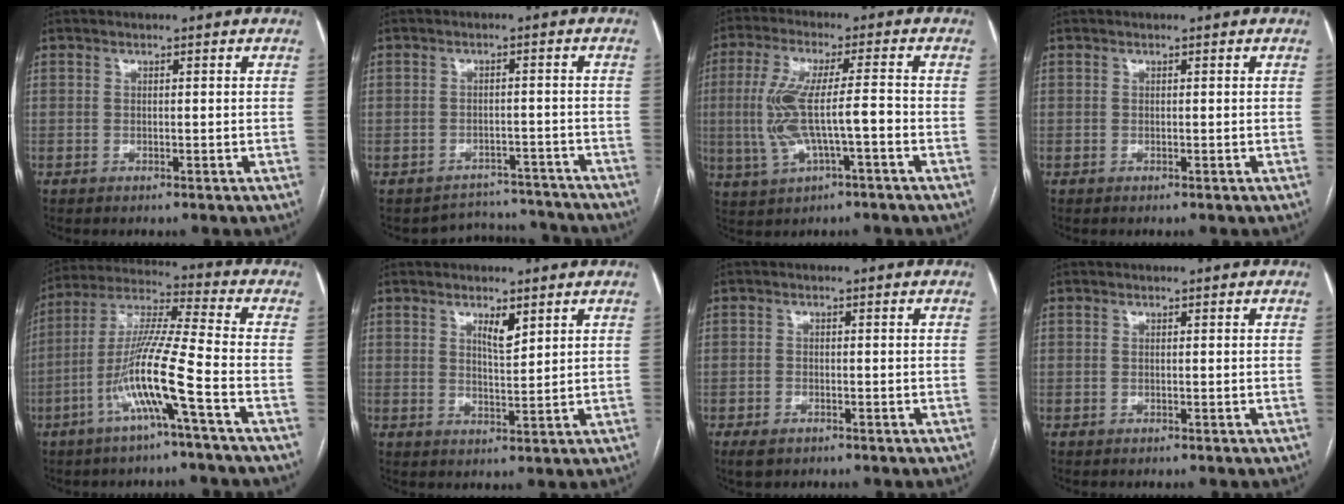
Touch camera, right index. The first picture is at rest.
{"total": 7.3, "force": [-6.6, 2.6, -1.7], "torque": [0.035, 0.036, -0.079]}
{"total": 10.2, "force": [-1.8, 1.8, 9.8], "torque": [-0.201, 0.012, -0.028]}
{"total": 0.0}
{"total": 12.5, "force": [-5.0, -1.1, 11.4], "torque": [-0.227, 0.004, -0.099]}
{"total": 3.3, "force": [2.0, 0.8, 2.5], "torque": [-0.046, -0.004, 0.036]}
{"total": 2.5, "force": [-1.6, 1.4, 1.3], "torque": [-0.023, -0.001, -0.019]}
{"total": 0.0}